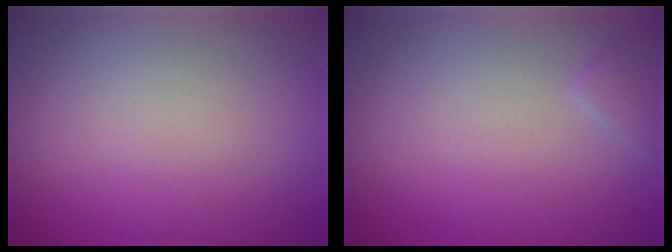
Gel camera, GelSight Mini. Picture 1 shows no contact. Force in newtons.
{"total": 1.1, "press": 1.1, "slide": 0.1}